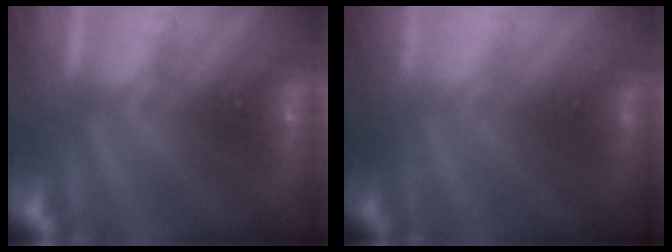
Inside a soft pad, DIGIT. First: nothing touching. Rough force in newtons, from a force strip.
{"total": 2.3}